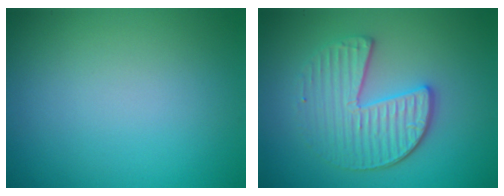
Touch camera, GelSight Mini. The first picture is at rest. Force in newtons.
{"total": 4.0, "press": 3.5, "slide": 1.8}